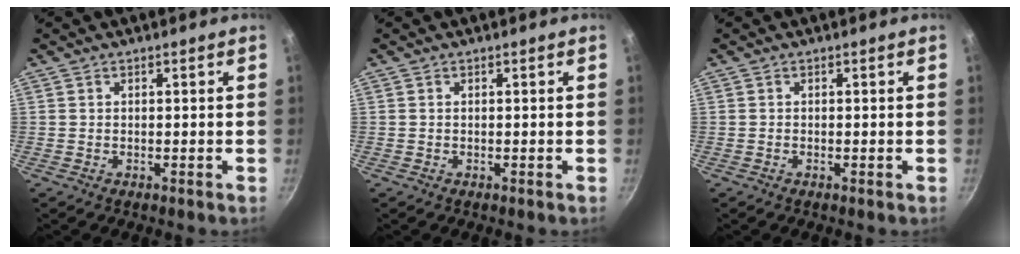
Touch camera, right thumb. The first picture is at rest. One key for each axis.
{"total": 0.0}
{"total": 0.0}